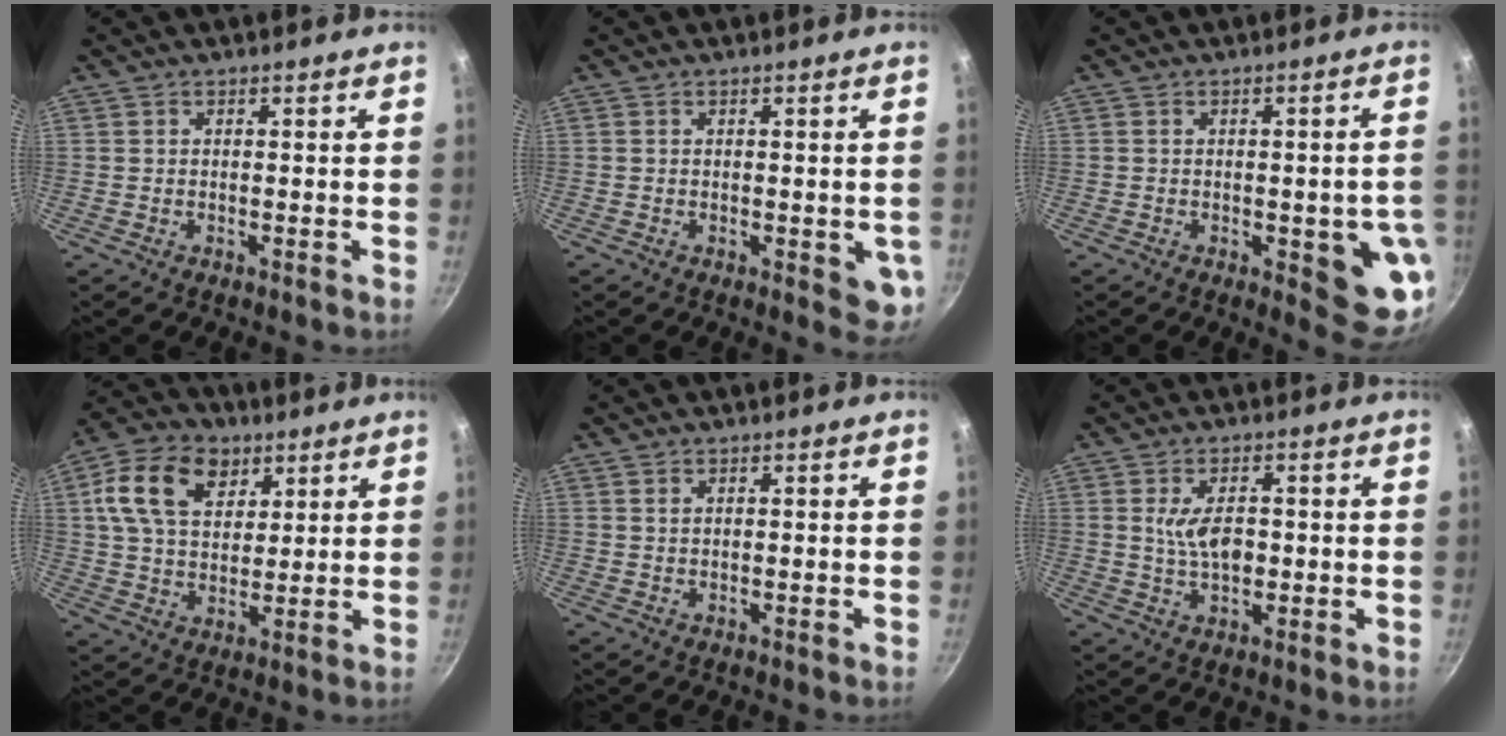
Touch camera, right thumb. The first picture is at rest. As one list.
[{"total": 5.3, "force": [-0.9, 2.4, 4.7], "torque": [-0.035, -0.005, -0.007]}, {"total": 11.2, "force": [-2.4, 3.9, 10.2], "torque": [-0.083, 0.001, -0.026]}, {"total": 14.3, "force": [5.7, 9.8, 8.8], "torque": [-0.136, -0.005, 0.093]}, {"total": 0.7, "force": [0.4, 0.4, 0.4], "torque": [-0.007, 0.001, 0.010]}, {"total": 6.8, "force": [0.3, 3.7, 5.7], "torque": [-0.086, -0.004, 0.005]}]